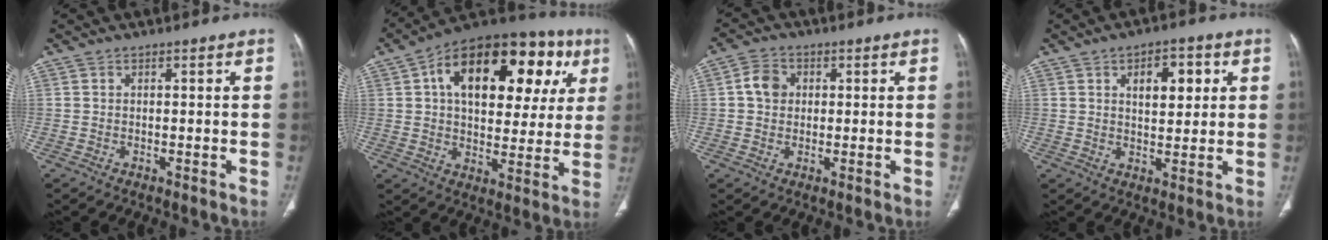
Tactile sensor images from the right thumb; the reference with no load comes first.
{"total": 26.3, "force": [8.6, 14.4, 20.3], "torque": [-0.260, 0.032, 0.123]}
{"total": 4.8, "force": [0.8, 4.0, 2.6], "torque": [-0.035, 0.007, 0.010]}
{"total": 7.6, "force": [2.7, 4.0, 5.8], "torque": [-0.056, -0.007, 0.038]}